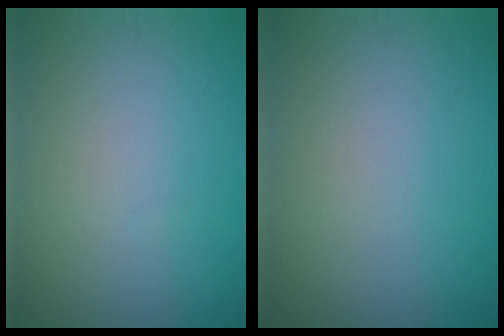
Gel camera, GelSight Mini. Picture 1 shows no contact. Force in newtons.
{"total": 0.0}